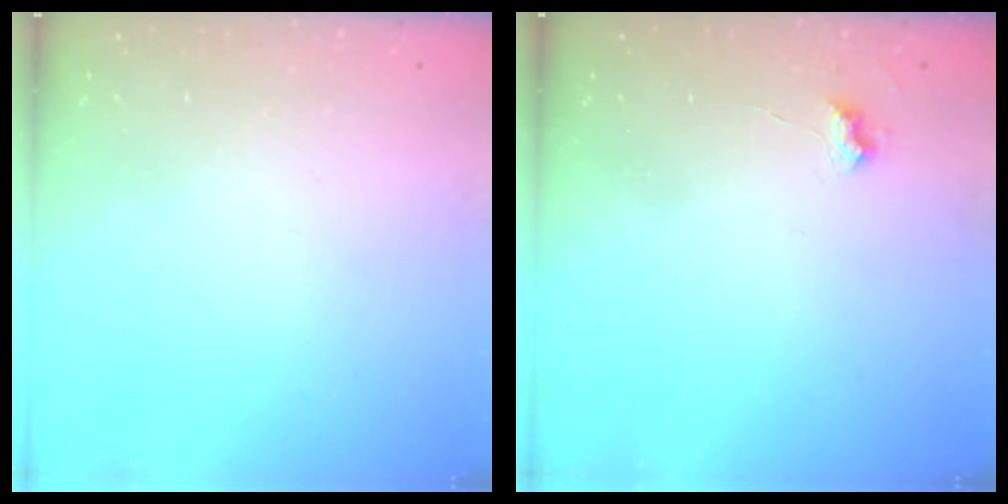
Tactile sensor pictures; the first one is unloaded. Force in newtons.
{"total": 4.2, "press": 4.1, "slide": 0.6}